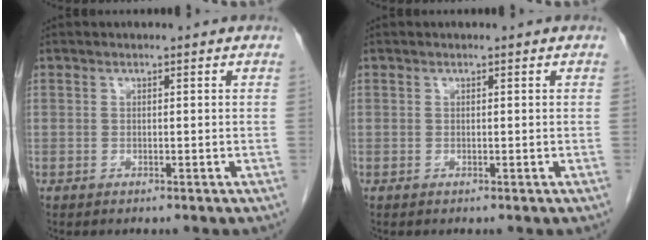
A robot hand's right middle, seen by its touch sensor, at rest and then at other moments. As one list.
[{"total": 0.0}]